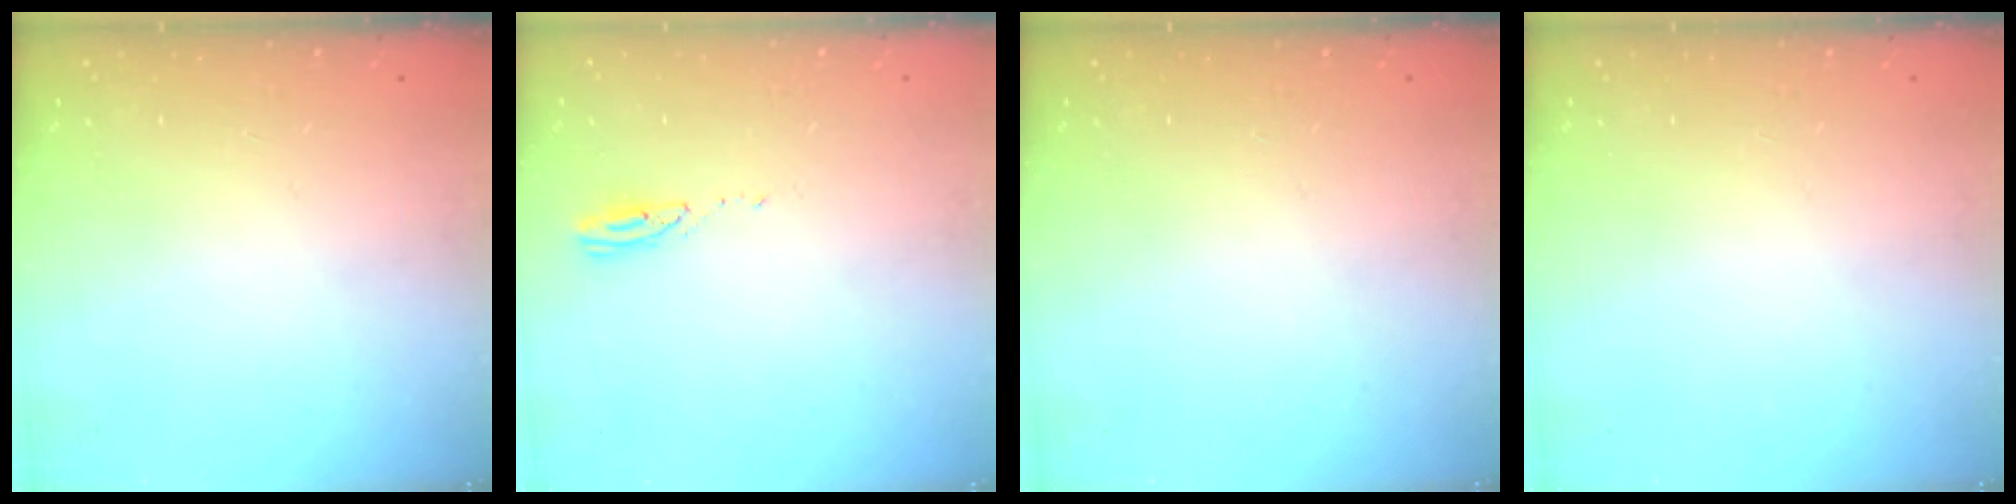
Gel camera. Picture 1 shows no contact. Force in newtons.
{"total": 3.1, "press": 3.1, "slide": 0.1}
{"total": 0.0}
{"total": 0.0}